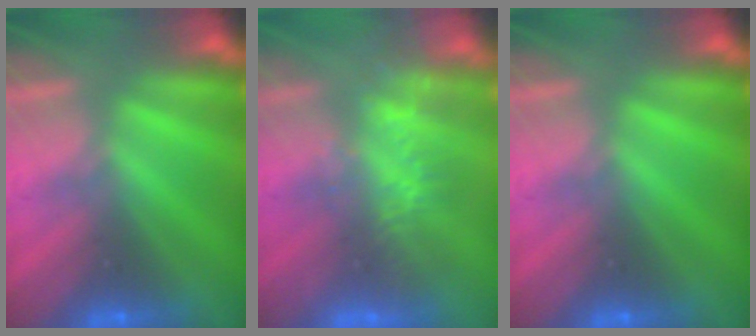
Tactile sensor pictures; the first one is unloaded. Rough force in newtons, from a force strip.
{"total": 3.3}
{"total": 0.0}